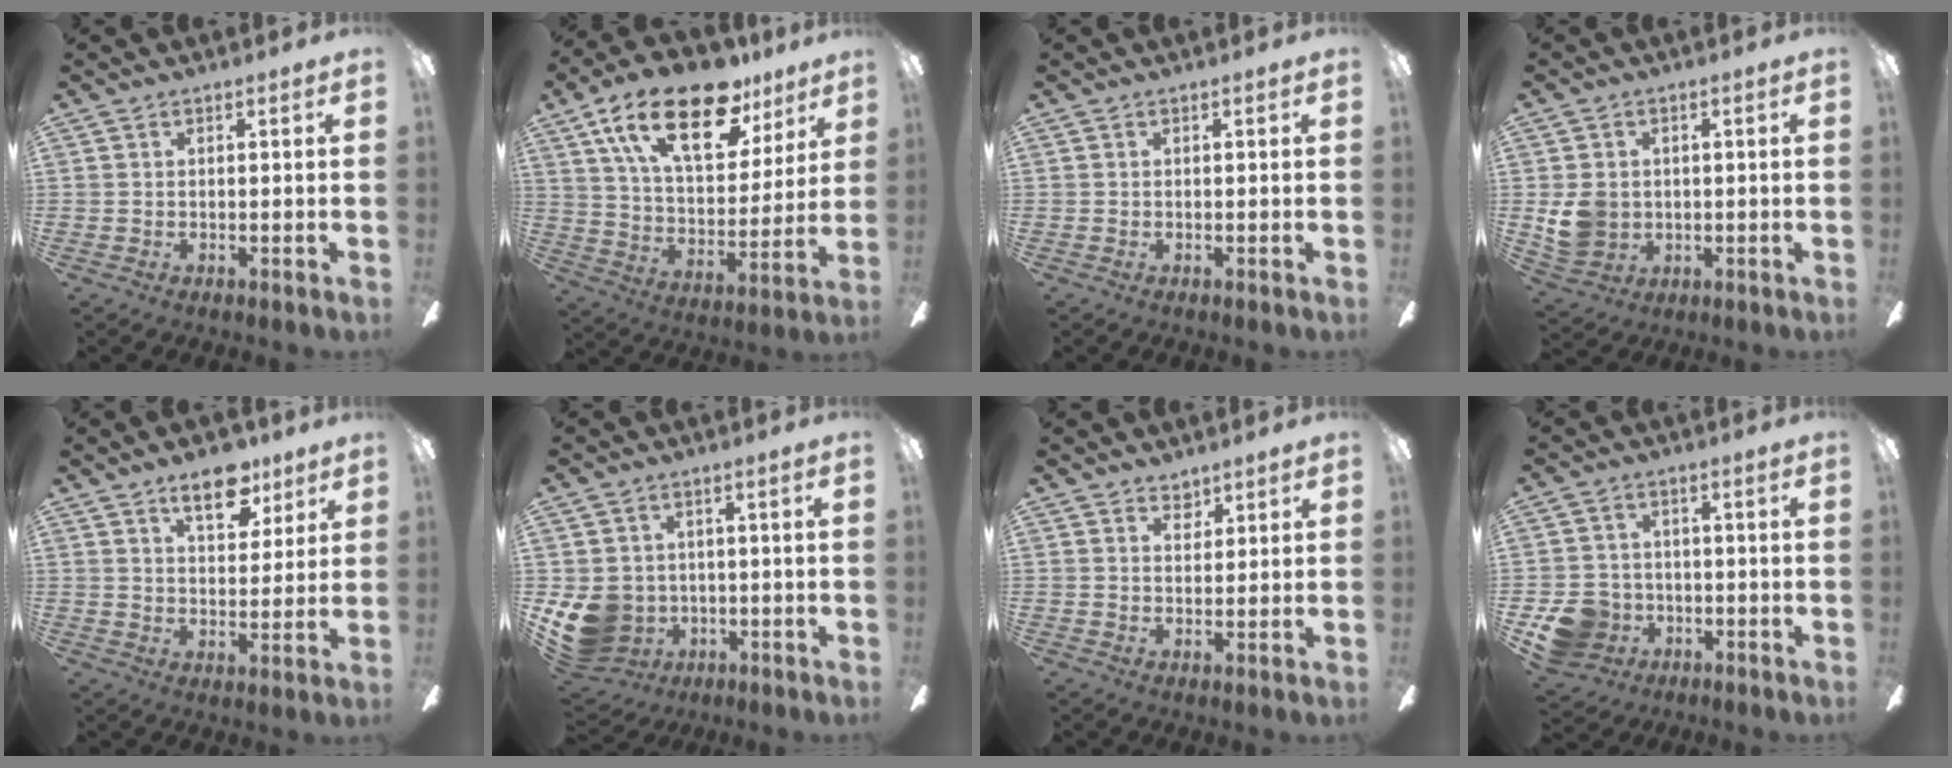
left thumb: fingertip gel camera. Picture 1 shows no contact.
{"total": 23.9, "force": [14.4, 11.1, 15.6], "torque": [-0.261, -0.064, 0.248]}
{"total": 0.0}
{"total": 7.5, "force": [0.2, 6.7, 3.4], "torque": [-0.066, 0.009, 0.006]}
{"total": 10.6, "force": [6.9, 5.3, 6.1], "torque": [-0.071, -0.029, 0.117]}
{"total": 10.0, "force": [-1.6, 9.1, 3.9], "torque": [-0.114, 0.009, -0.022]}
{"total": 3.0, "force": [2.5, 1.5, 0.6], "torque": [-0.001, -0.012, 0.044]}
{"total": 9.2, "force": [-3.6, 7.9, 3.0], "torque": [-0.071, 0.030, -0.062]}